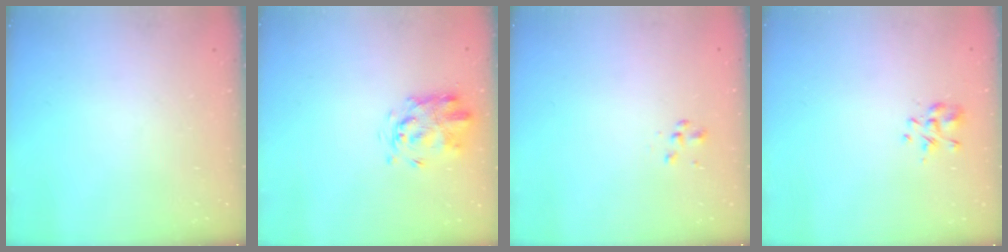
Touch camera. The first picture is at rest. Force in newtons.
{"total": 3.6, "press": 3.5, "slide": 0.9}
{"total": 1.6, "press": 1.5, "slide": 0.4}
{"total": 2.5, "press": 2.3, "slide": 0.8}